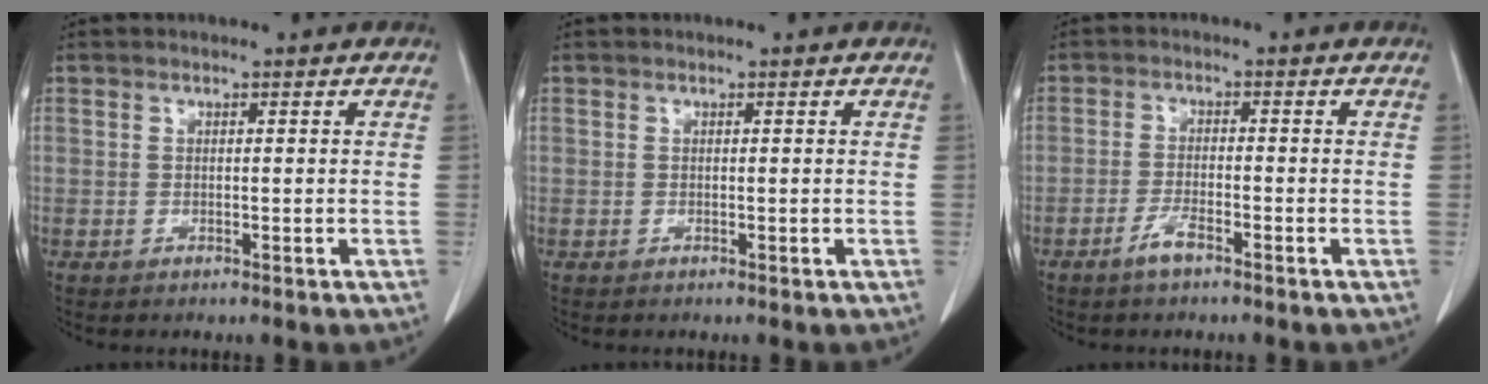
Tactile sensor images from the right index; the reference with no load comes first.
{"total": 0.0}
{"total": 3.2, "force": [-2.3, 0.4, 2.2], "torque": [-0.048, -0.002, -0.044]}